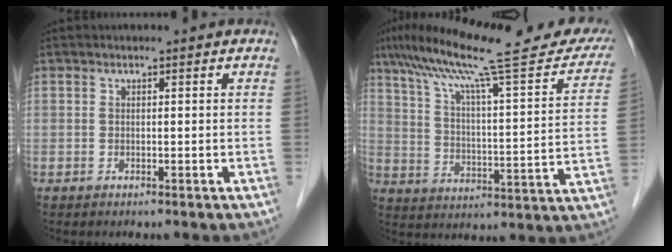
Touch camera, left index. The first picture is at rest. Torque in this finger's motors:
{"motor_torque": [0.91, -0.81, 0.13, 0.02]}